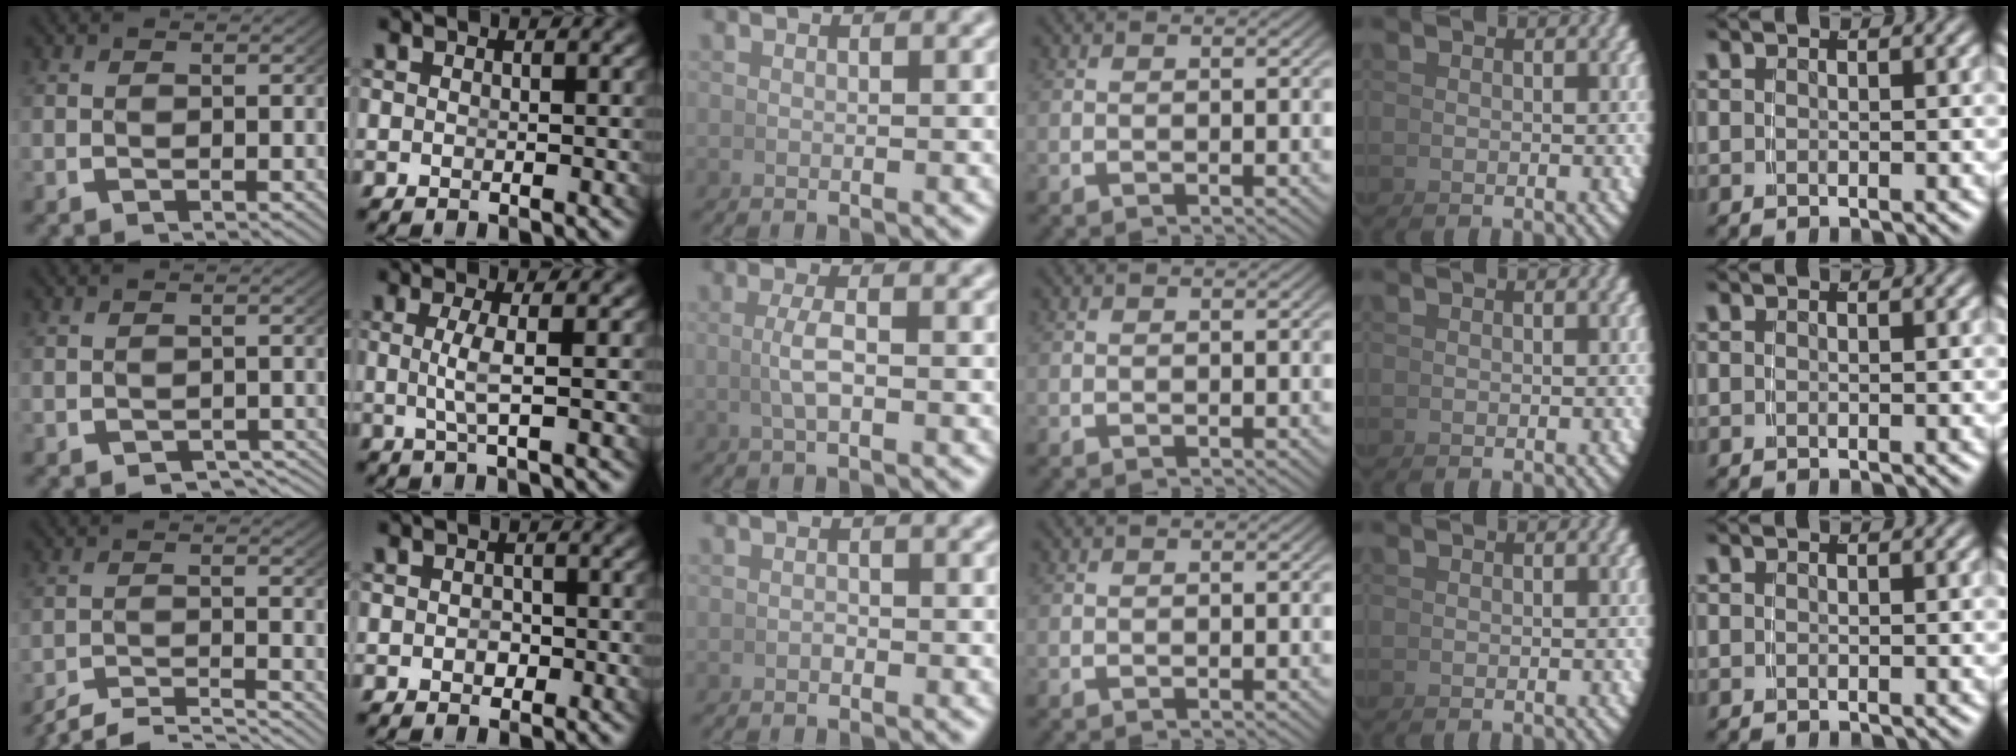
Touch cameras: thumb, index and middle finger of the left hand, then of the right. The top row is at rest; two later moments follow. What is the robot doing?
{"motion": "grasp_and_lifting", "object": "whiteboard"}